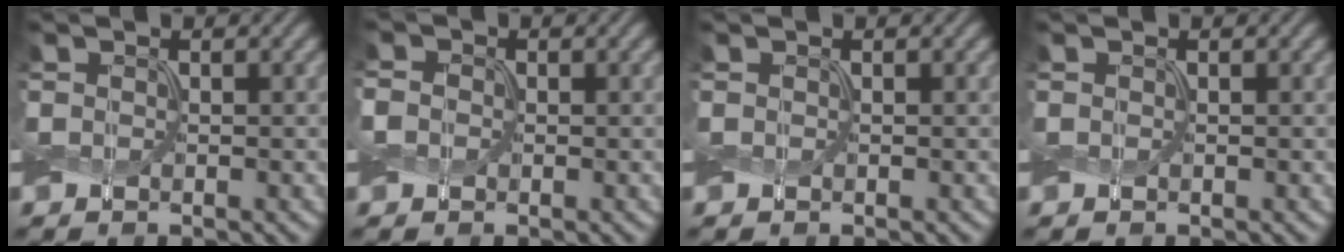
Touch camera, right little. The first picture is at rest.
{"total": 1.6, "force": [-0.2, 1.4, 0.7], "torque": [-0.016, 0.007, -0.009]}
{"total": 0.0}
{"total": 0.0}